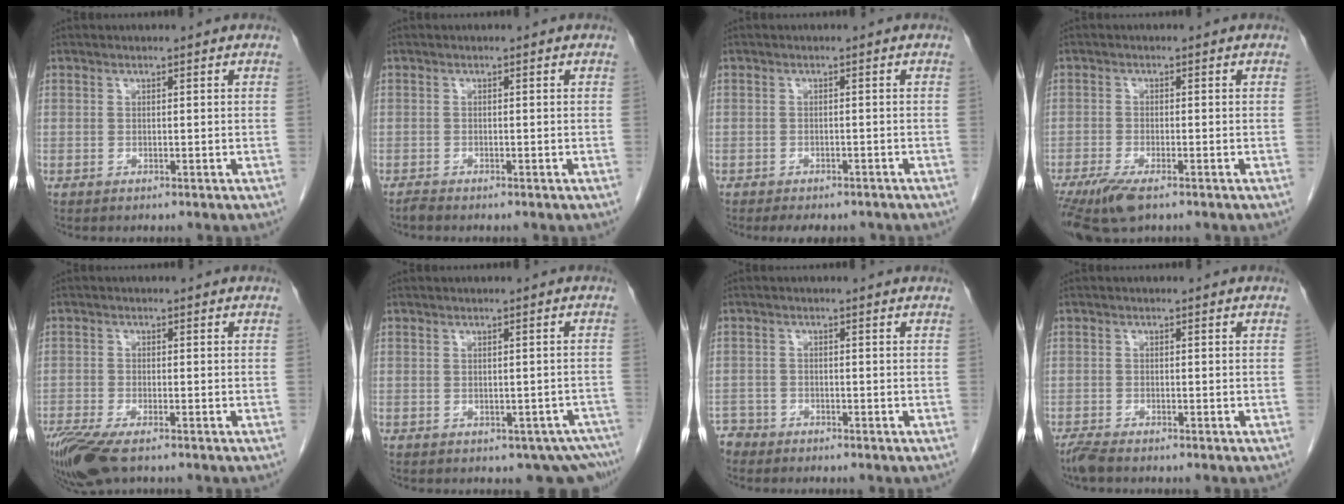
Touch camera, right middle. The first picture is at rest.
{"total": 0.8, "force": [-0.7, 0.0, 0.2], "torque": [-0.012, -0.002, -0.016]}
{"total": 6.3, "force": [-5.3, 2.6, 2.3], "torque": [-0.026, -0.001, -0.064]}
{"total": 6.6, "force": [-4.4, 1.6, 4.5], "torque": [-0.084, -0.017, -0.077]}
{"total": 8.4, "force": [-6.0, 2.2, 5.5], "torque": [-0.105, -0.020, -0.107]}
{"total": 6.3, "force": [-4.6, 3.6, 2.4], "torque": [0.002, 0.006, -0.050]}
{"total": 2.3, "force": [-2.1, 0.8, -0.3], "torque": [0.010, 0.000, -0.040]}
{"total": 2.3, "force": [-2.0, 0.3, 1.1], "torque": [-0.031, -0.008, -0.040]}